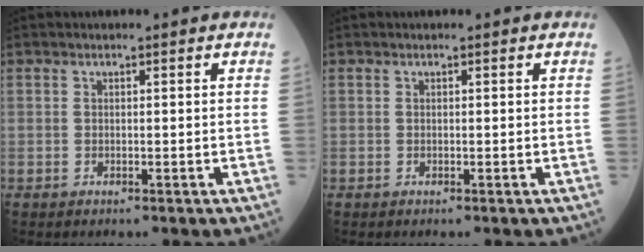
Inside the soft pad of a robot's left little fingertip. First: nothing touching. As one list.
[{"total": 0.0}]